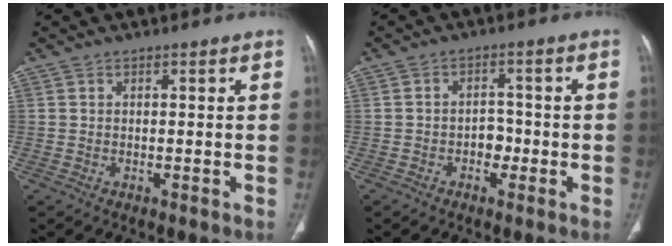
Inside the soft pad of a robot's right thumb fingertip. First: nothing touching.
{"total": 3.3, "force": [-1.2, 2.5, 1.8], "torque": [-0.004, 0.015, -0.024]}